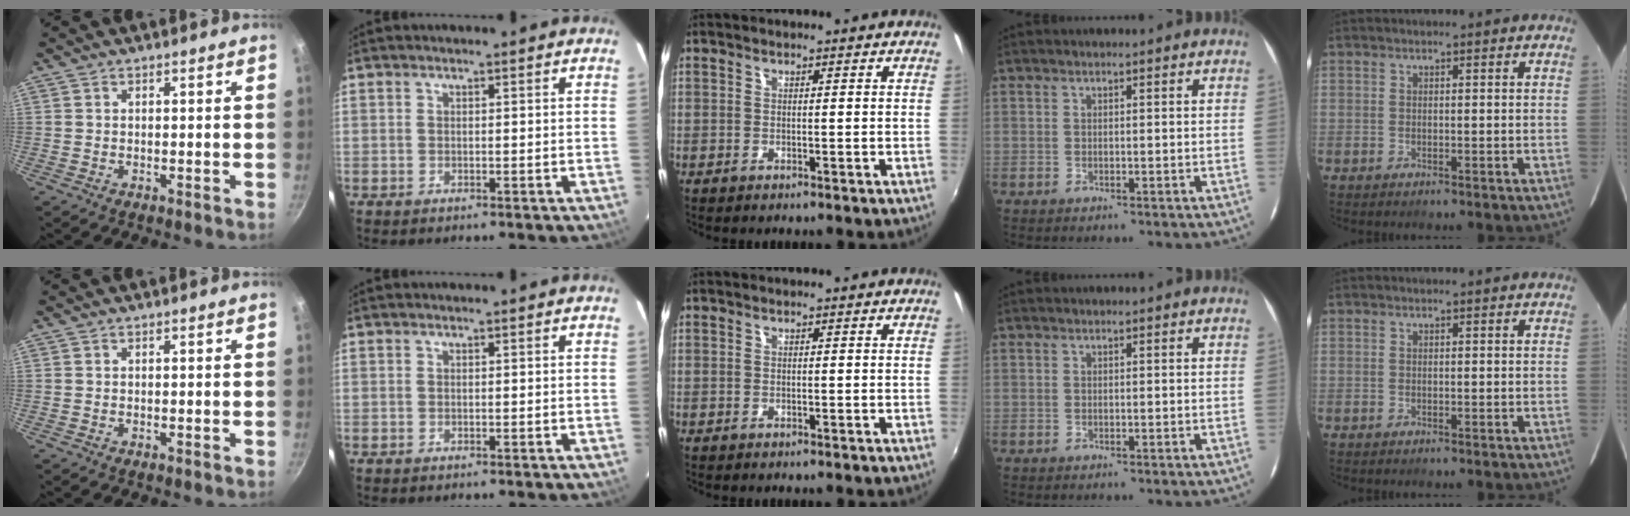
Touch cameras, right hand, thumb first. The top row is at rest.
{}